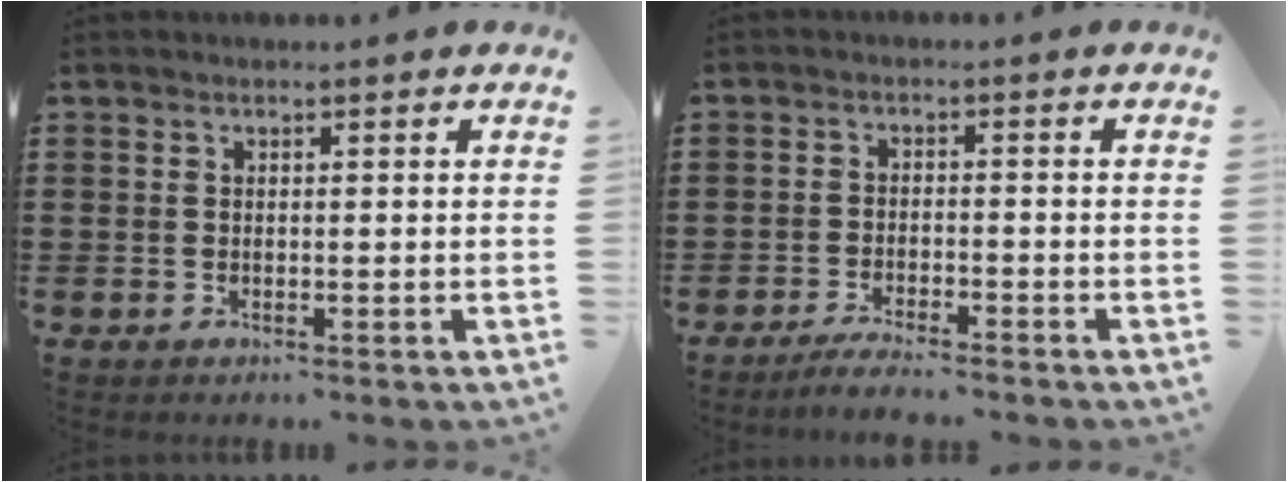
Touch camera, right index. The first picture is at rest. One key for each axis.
{"total": 2.9, "fx": -2.8, "fy": -0.4, "fz": 0.6, "tx": -0.012, "ty": -0.002, "tz": -0.055}